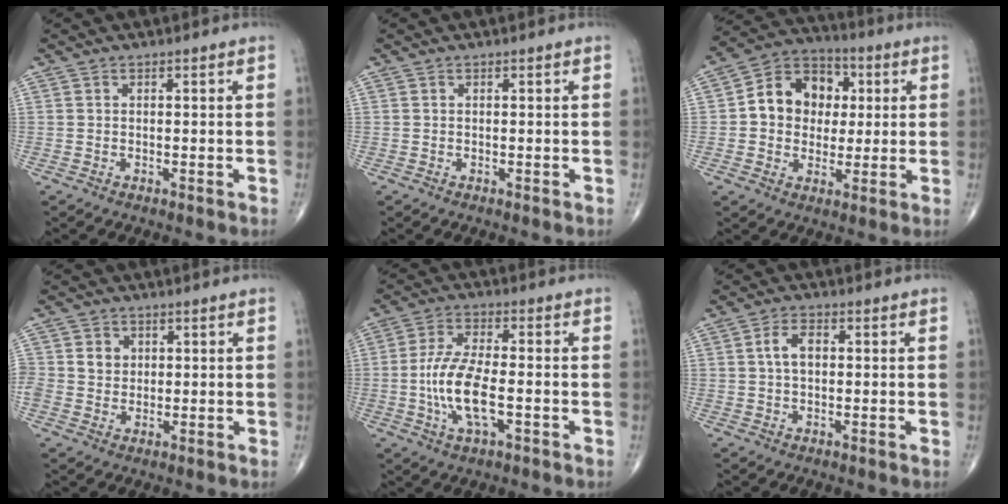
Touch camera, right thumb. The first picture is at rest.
{"total": 0.0}
{"total": 13.1, "force": [1.7, 10.7, 7.3], "torque": [-0.070, 0.016, 0.020]}
{"total": 4.7, "force": [0.9, 4.2, 1.9], "torque": [-0.014, -0.001, 0.015]}
{"total": 10.9, "force": [-2.3, 4.4, 9.7], "torque": [-0.201, 0.012, -0.044]}
{"total": 4.2, "force": [0.5, 2.5, 3.3], "torque": [-0.064, 0.011, 0.005]}